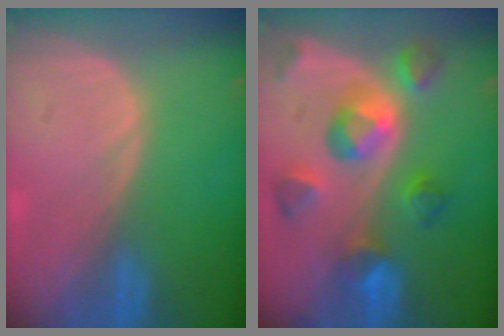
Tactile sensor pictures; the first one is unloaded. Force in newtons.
{"total": 9.5, "press": 8.6, "slide": 3.9}